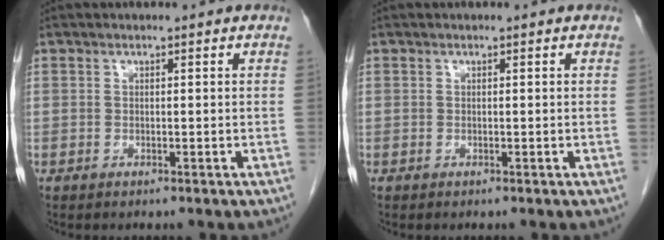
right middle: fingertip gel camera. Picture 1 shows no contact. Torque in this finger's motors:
{"motor_torque": [0.49, -0.45, 0.00, 0.01]}